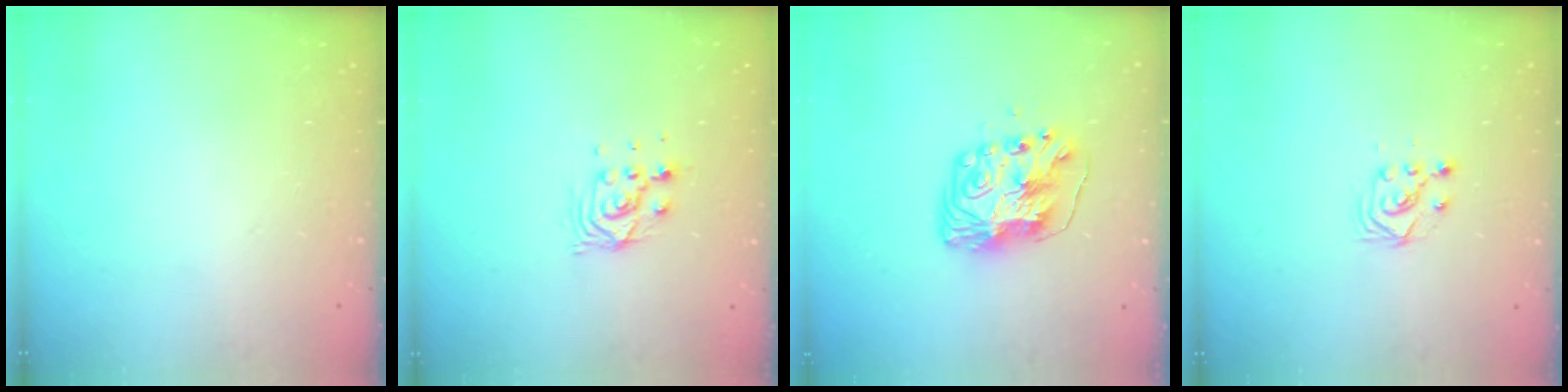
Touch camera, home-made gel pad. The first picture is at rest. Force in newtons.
{"total": 6.8, "press": 6.8, "slide": 0.5}
{"total": 9.2, "press": 9.1, "slide": 1.1}
{"total": 4.4, "press": 4.4, "slide": 0.7}